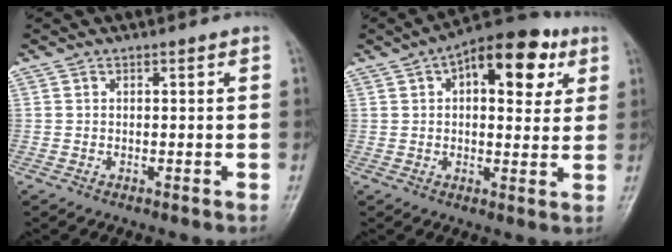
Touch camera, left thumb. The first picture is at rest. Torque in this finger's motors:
{"motor_torque": [0.28, 0.38, 0.11, -0.08, 0.19]}